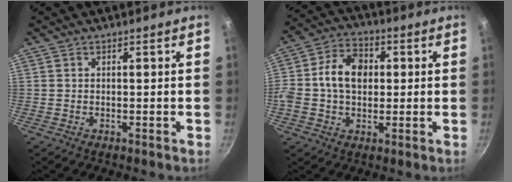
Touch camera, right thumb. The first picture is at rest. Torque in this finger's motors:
{"motor_torque": [1.59, 1.83, 1.21, -0.23, 0.22]}